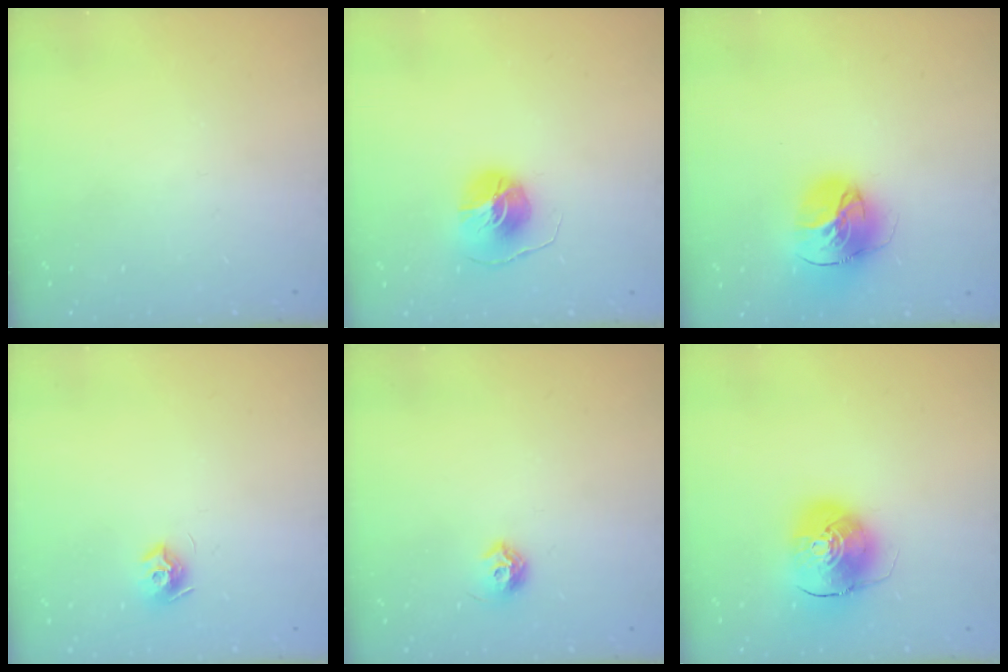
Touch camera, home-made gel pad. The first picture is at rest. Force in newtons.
{"total": 9.2, "press": 9.2, "slide": 0.4}
{"total": 17.5, "press": 17.4, "slide": 1.7}
{"total": 7.8, "press": 7.8, "slide": 0.2}
{"total": 6.8, "press": 6.7, "slide": 1.1}
{"total": 10.5, "press": 10.4, "slide": 1.8}